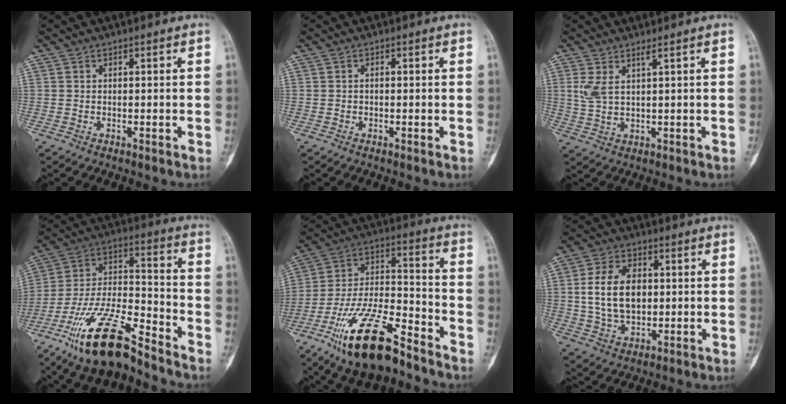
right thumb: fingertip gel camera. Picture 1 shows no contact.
{"total": 0.7, "force": [-0.2, 0.5, 0.4], "torque": [-0.005, 0.002, -0.008]}
{"total": 4.2, "force": [1.8, 0.8, 3.8], "torque": [-0.092, -0.015, 0.047]}
{"total": 18.6, "force": [-13.5, 5.1, 11.7], "torque": [-0.231, 0.070, -0.248]}
{"total": 20.2, "force": [-13.4, 6.9, 13.5], "torque": [-0.260, 0.072, -0.240]}
{"total": 12.2, "force": [1.0, 8.0, 9.1], "torque": [-0.149, 0.004, 0.023]}